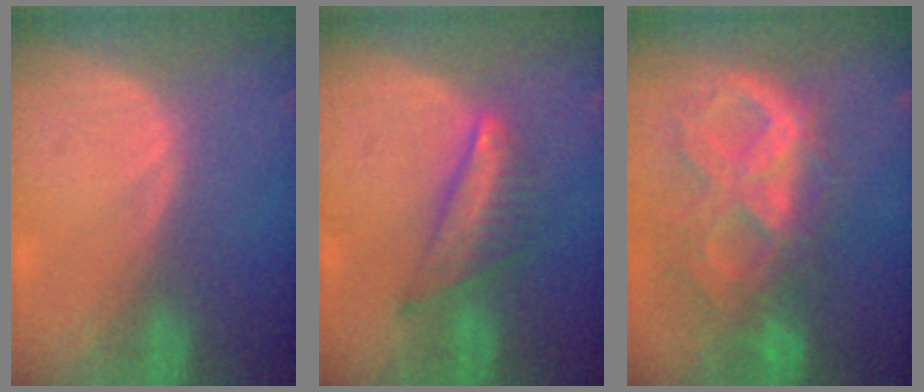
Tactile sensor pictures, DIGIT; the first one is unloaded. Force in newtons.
{"total": 6.5, "press": 5.8, "slide": 2.9}
{"total": 10.5, "press": 8.8, "slide": 5.8}